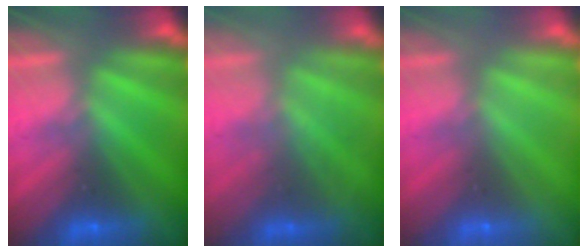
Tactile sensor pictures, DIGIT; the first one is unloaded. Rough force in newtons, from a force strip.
{"total": 2.3}
{"total": 3.3}